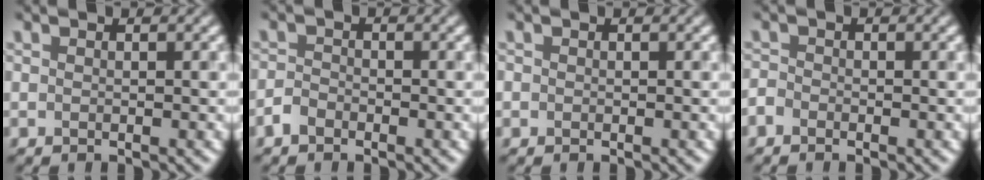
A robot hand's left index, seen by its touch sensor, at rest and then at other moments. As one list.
[{"total": 1.3, "force": [-1.0, 0.7, 0.4], "torque": [-0.003, 0.005, -0.025]}, {"total": 0.0}, {"total": 0.8, "force": [-0.7, 0.4, 0.2], "torque": [0.000, 0.003, -0.020]}]